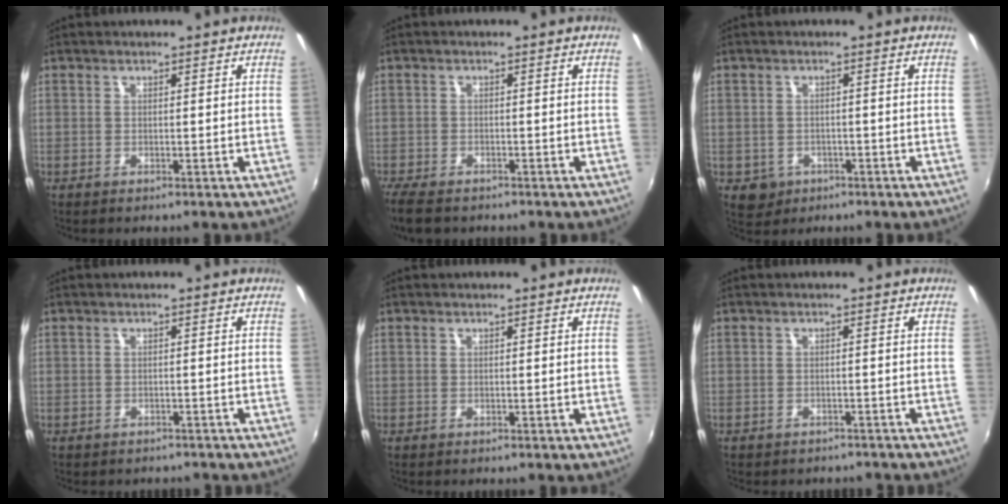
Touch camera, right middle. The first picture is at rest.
{"total": 5.9, "force": [-4.8, 2.1, 2.7], "torque": [-0.076, -0.027, -0.093]}
{"total": 4.0, "force": [-1.4, 3.5, 1.1], "torque": [-0.030, -0.001, -0.014]}
{"total": 2.0, "force": [-1.5, 1.3, 0.3], "torque": [-0.012, -0.002, -0.019]}
{"total": 0.0}
{"total": 3.3, "force": [-2.6, 1.8, 0.7], "torque": [-0.016, -0.001, -0.032]}